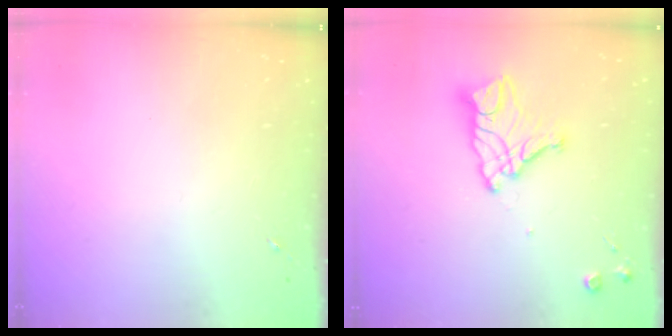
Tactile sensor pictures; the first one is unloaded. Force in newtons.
{"total": 13.7, "press": 13.7, "slide": 1.3}